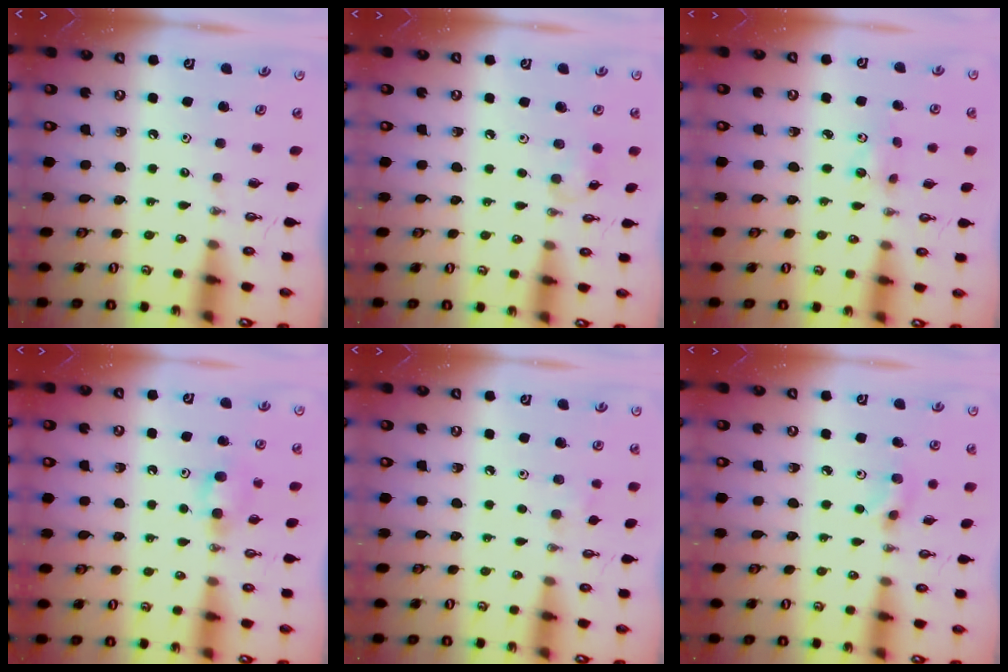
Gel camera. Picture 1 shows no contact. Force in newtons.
{"total": 5.3, "press": 5.1, "slide": 1.1}
{"total": 6.9, "press": 4.9, "slide": 4.8}
{"total": 5.6, "press": 5.5, "slide": 1.3}
{"total": 4.8, "press": 4.8, "slide": 0.8}
{"total": 4.3, "press": 4.2, "slide": 0.8}